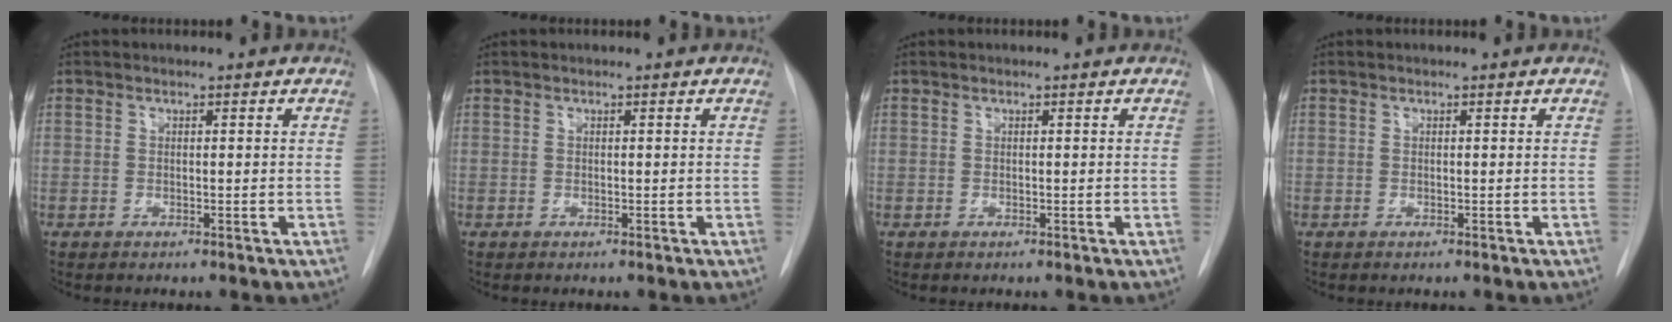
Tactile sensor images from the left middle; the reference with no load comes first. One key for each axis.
{"total": 0.0}
{"total": 0.0}
{"total": 0.0}